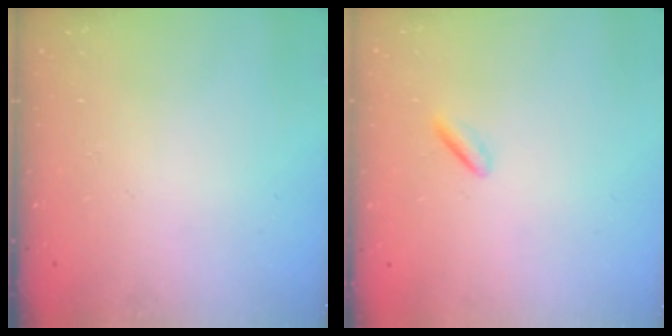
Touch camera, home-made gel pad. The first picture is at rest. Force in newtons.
{"total": 0.6, "press": 0.0, "slide": 0.6}